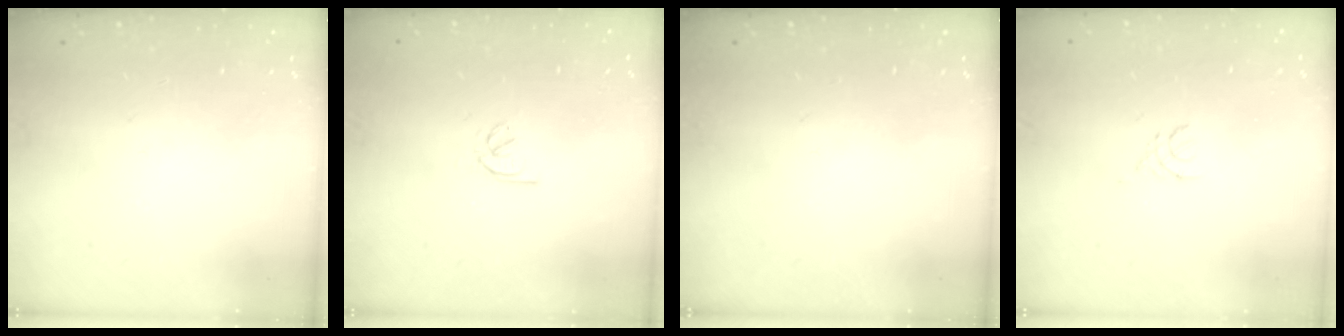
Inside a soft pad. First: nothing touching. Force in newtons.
{"total": 2.2, "press": 2.2, "slide": 0.5}
{"total": 0.0}
{"total": 1.8, "press": 1.7, "slide": 0.4}